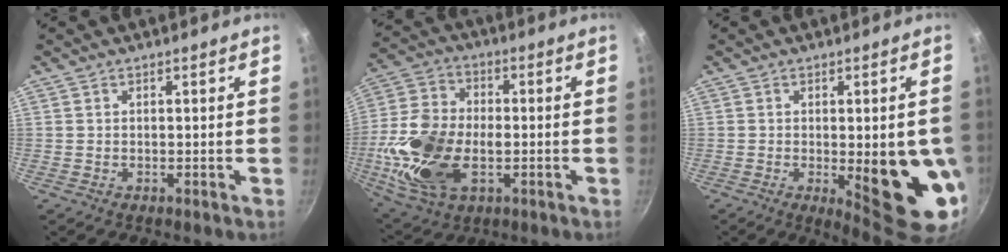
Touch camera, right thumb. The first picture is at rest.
{"total": 19.1, "force": [-3.6, 11.6, 14.8], "torque": [-0.301, 0.005, -0.059]}
{"total": 17.4, "force": [-3.5, 5.6, 16.1], "torque": [-0.158, -0.011, -0.019]}